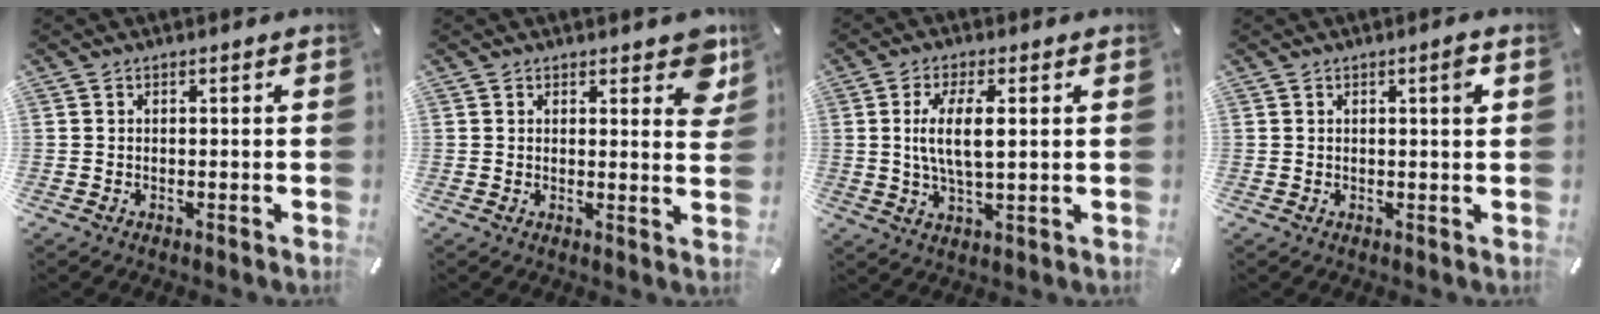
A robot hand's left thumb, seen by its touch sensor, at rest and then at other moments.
{"total": 6.2, "force": [4.2, 2.6, 3.7], "torque": [-0.034, -0.026, 0.068]}
{"total": 8.8, "force": [1.7, 2.9, 8.1], "torque": [-0.163, -0.001, 0.022]}
{"total": 2.8, "force": [0.9, 0.3, 2.7], "torque": [-0.035, -0.004, 0.009]}